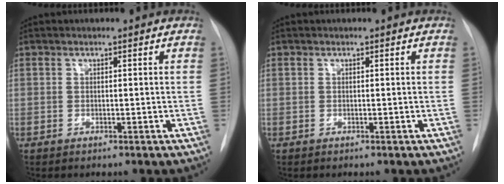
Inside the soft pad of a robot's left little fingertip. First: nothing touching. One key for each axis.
{"total": 0.0}